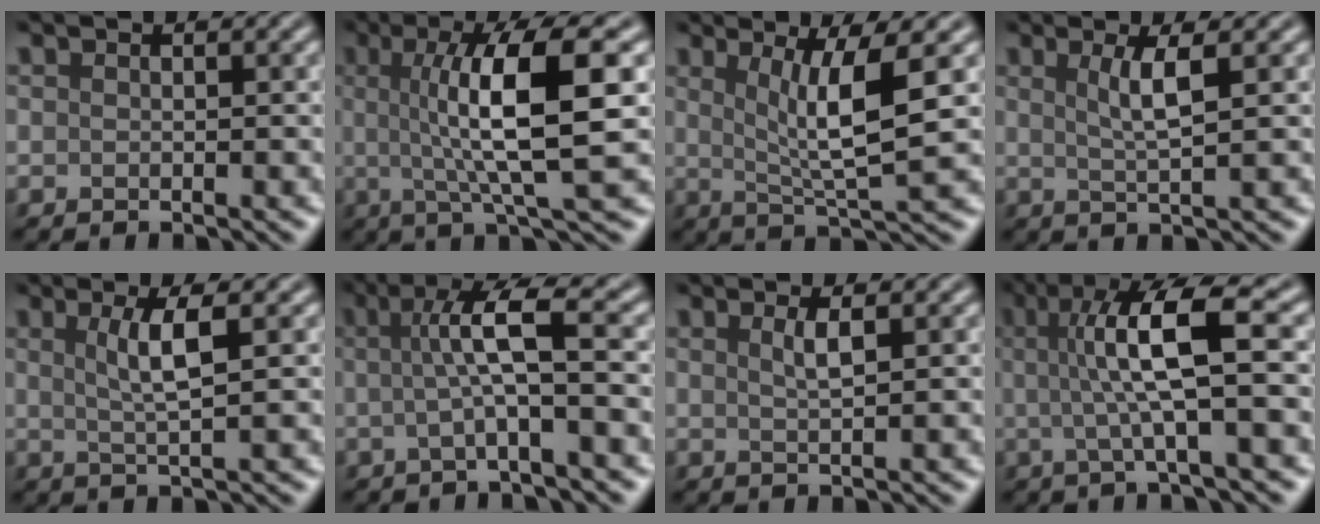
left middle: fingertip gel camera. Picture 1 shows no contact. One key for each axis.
{"total": 9.6, "fx": 1.2, "fy": 2.2, "fz": 9.3, "tx": -0.125, "ty": 0.004, "tz": 0.019}
{"total": 5.8, "fx": 1.4, "fy": 1.1, "fz": 5.5, "tx": -0.093, "ty": -0.005, "tz": 0.028}
{"total": 3.0, "fx": 0.9, "fy": 0.6, "fz": 2.9, "tx": -0.048, "ty": -0.001, "tz": 0.017}
{"total": 3.4, "fx": 0.9, "fy": 0.6, "fz": 3.3, "tx": -0.057, "ty": -0.001, "tz": 0.017}
{"total": 5.1, "fx": 0.2, "fy": 0.7, "fz": 5.0, "tx": -0.089, "ty": 0.007, "tz": 0.000}
{"total": 1.7, "fx": 0.7, "fy": 0.4, "fz": 1.5, "tx": -0.024, "ty": 0.001, "tz": 0.008}
{"total": 7.6, "fx": 0.8, "fy": 1.5, "fz": 7.4, "tx": -0.123, "ty": 0.010, "tz": 0.011}